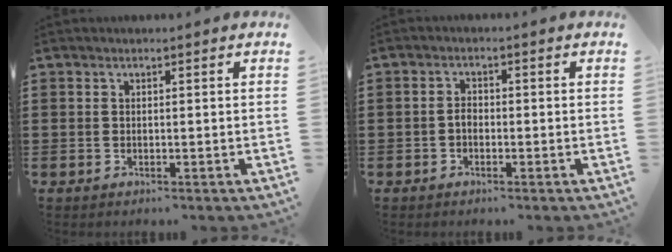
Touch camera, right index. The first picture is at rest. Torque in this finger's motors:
{"motor_torque": [0.40, -0.32, 0.24, 0.01]}